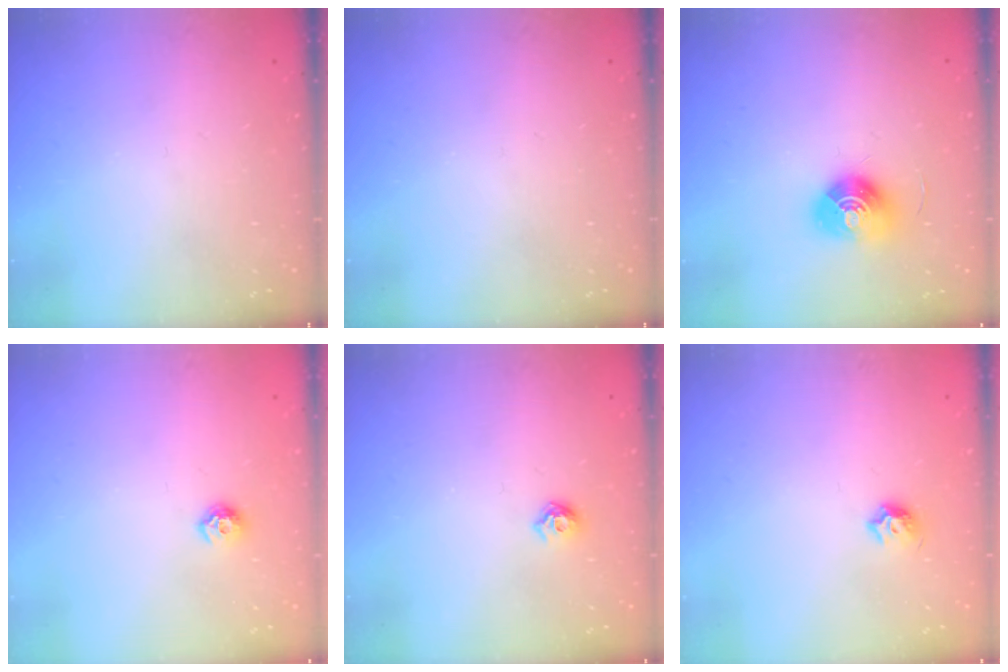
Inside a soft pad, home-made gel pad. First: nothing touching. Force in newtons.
{"total": 0.0}
{"total": 10.3, "press": 10.3, "slide": 0.5}
{"total": 6.4, "press": 6.3, "slide": 0.9}
{"total": 5.9, "press": 5.8, "slide": 1.0}
{"total": 4.9, "press": 4.8, "slide": 0.8}